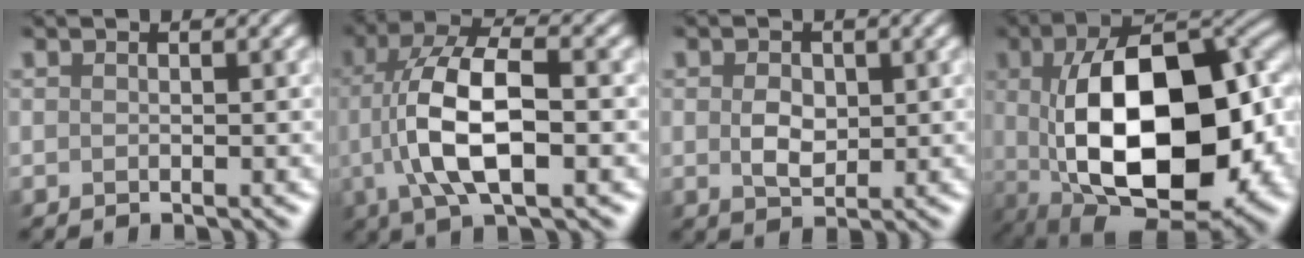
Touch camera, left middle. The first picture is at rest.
{"total": 8.3, "force": [-0.8, 2.9, 7.7], "torque": [-0.159, 0.017, -0.014]}
{"total": 1.9, "force": [0.4, 1.4, 1.2], "torque": [-0.033, -0.001, 0.010]}
{"total": 16.3, "force": [-0.2, 8.4, 14.0], "torque": [-0.218, -0.003, 0.017]}